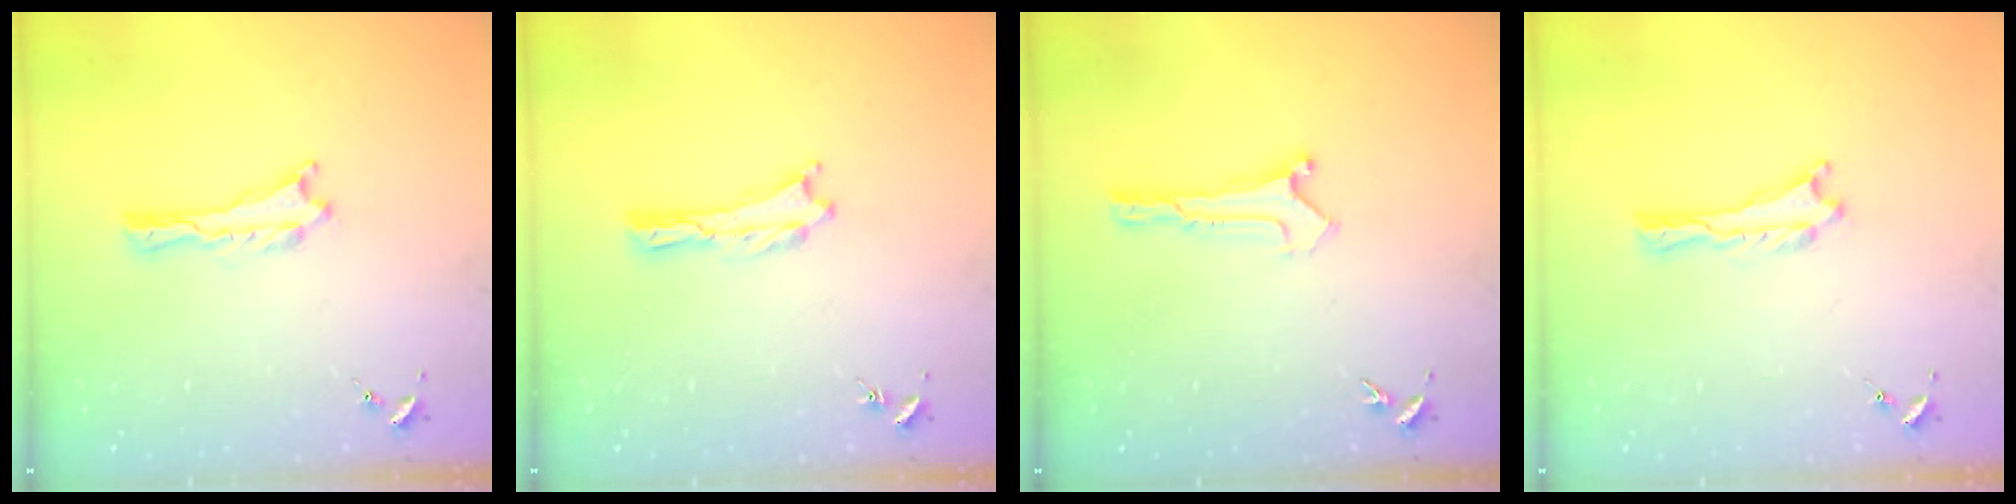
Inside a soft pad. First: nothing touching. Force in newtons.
{"total": 0.0}
{"total": 0.0}
{"total": 0.0}